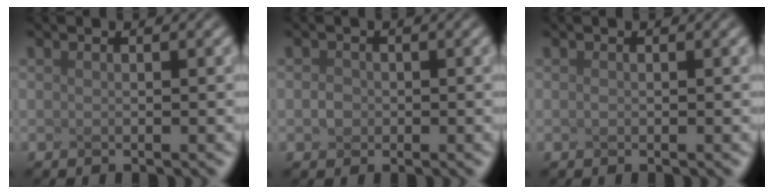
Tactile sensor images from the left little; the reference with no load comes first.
{"total": 1.8, "force": [-1.4, -0.5, -1.0], "torque": [-0.020, -0.006, 0.019]}
{"total": 0.0}